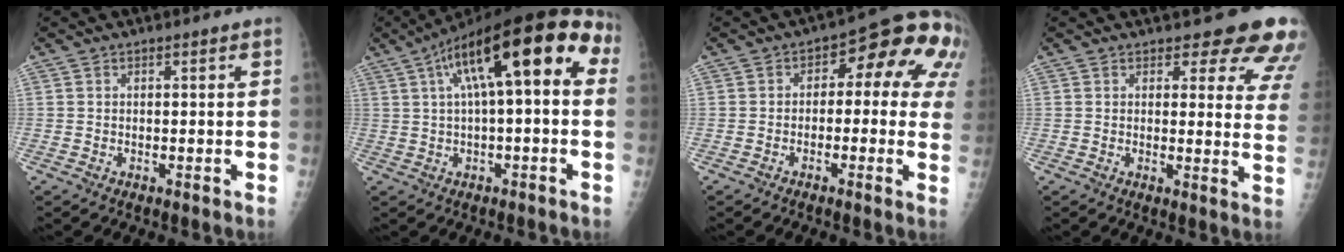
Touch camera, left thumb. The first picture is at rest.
{"total": 19.3, "force": [4.5, 6.7, 17.5], "torque": [-0.246, 0.050, 0.060]}
{"total": 13.7, "force": [2.4, 7.0, 11.5], "torque": [-0.093, 0.031, 0.014]}
{"total": 13.1, "force": [10.8, 4.7, 5.7], "torque": [-0.011, -0.064, 0.095]}